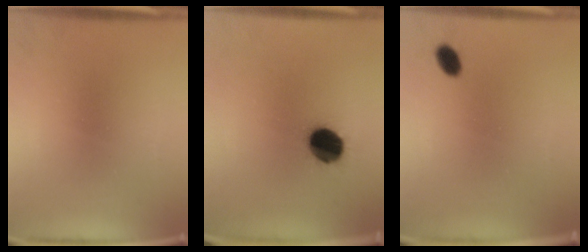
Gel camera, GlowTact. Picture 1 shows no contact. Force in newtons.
{"total": 10.7}
{"total": 3.3}